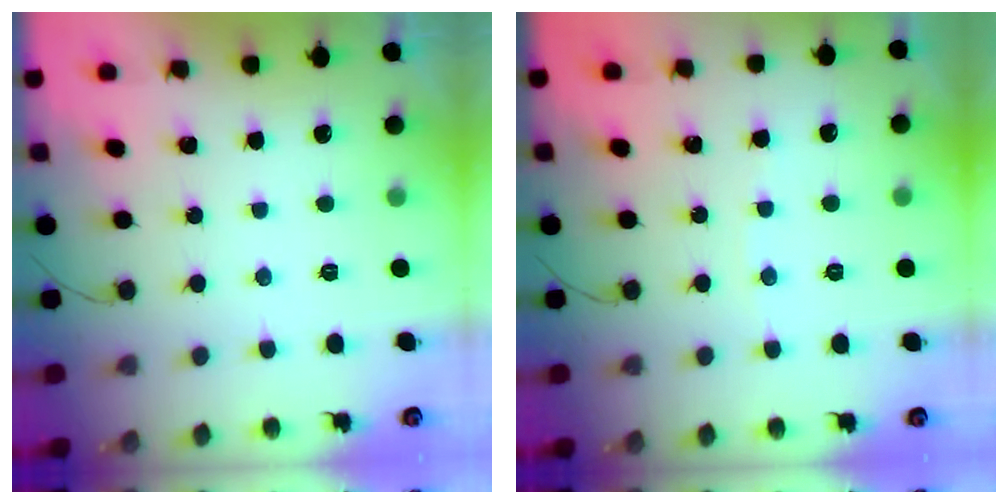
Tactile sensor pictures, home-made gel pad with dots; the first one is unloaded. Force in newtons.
{"total": 2.3, "press": 2.3, "slide": 0.3}